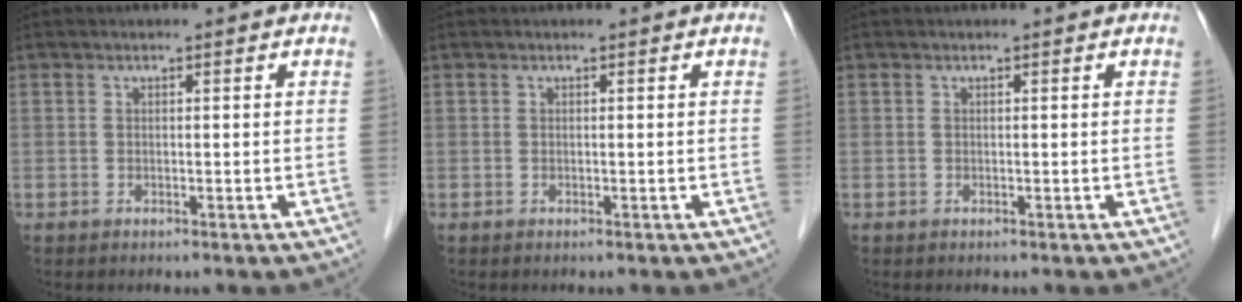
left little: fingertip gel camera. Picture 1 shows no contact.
{"total": 0.0}
{"total": 0.0}